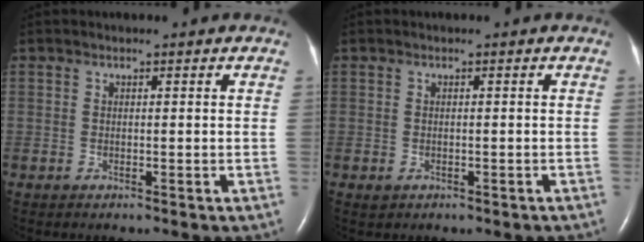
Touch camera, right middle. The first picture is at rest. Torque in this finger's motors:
{"motor_torque": [-0.07, 0.02, -0.02, 0.01]}